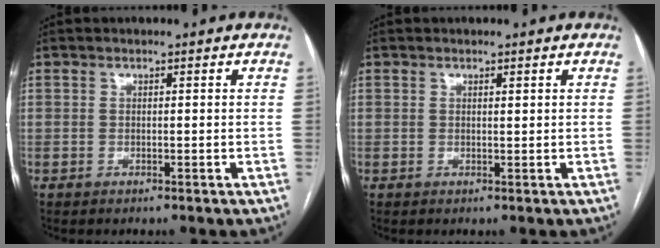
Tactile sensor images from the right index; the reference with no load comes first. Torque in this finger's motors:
{"motor_torque": [-0.38, 0.47, -0.04, 0.00]}